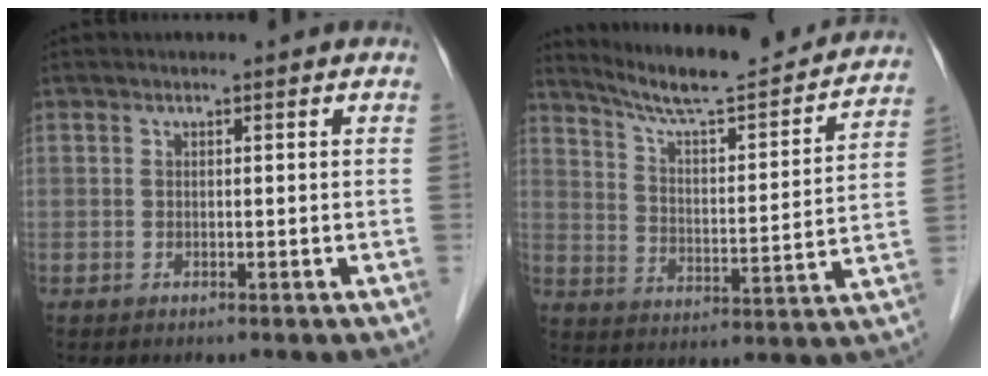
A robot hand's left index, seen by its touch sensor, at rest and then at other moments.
{"total": 20.4, "force": [18.7, 1.7, 7.9], "torque": [-0.125, -0.018, 0.263]}